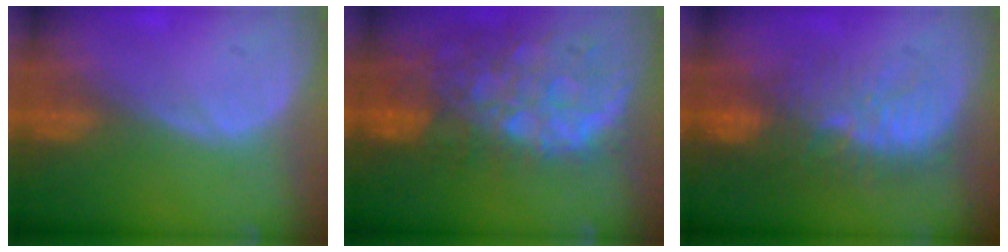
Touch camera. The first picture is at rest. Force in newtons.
{"total": 12.6, "press": 10.4, "slide": 7.1}
{"total": 9.3, "press": 9.0, "slide": 2.4}